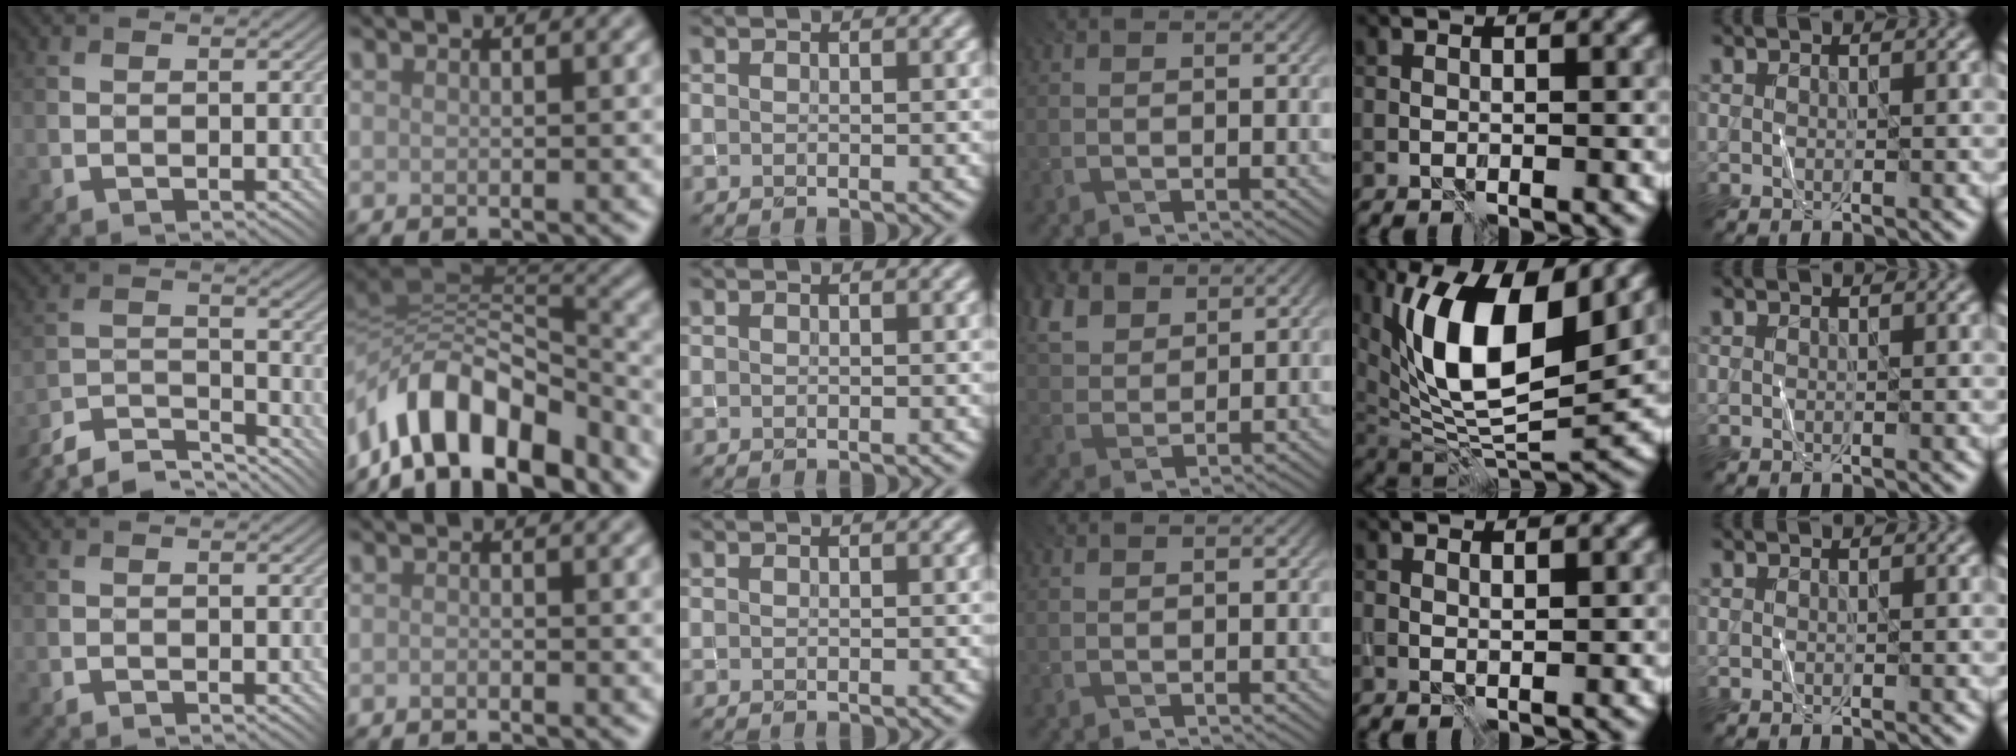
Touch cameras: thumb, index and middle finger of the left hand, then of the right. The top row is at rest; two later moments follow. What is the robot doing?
{"motion": "fold", "object": "shorts"}